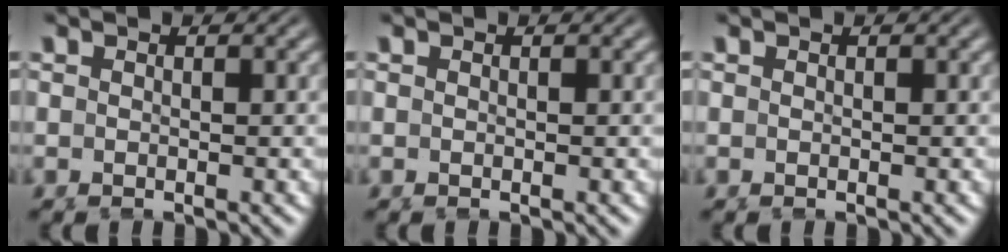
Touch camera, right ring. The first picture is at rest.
{"total": 0.0}
{"total": 0.0}